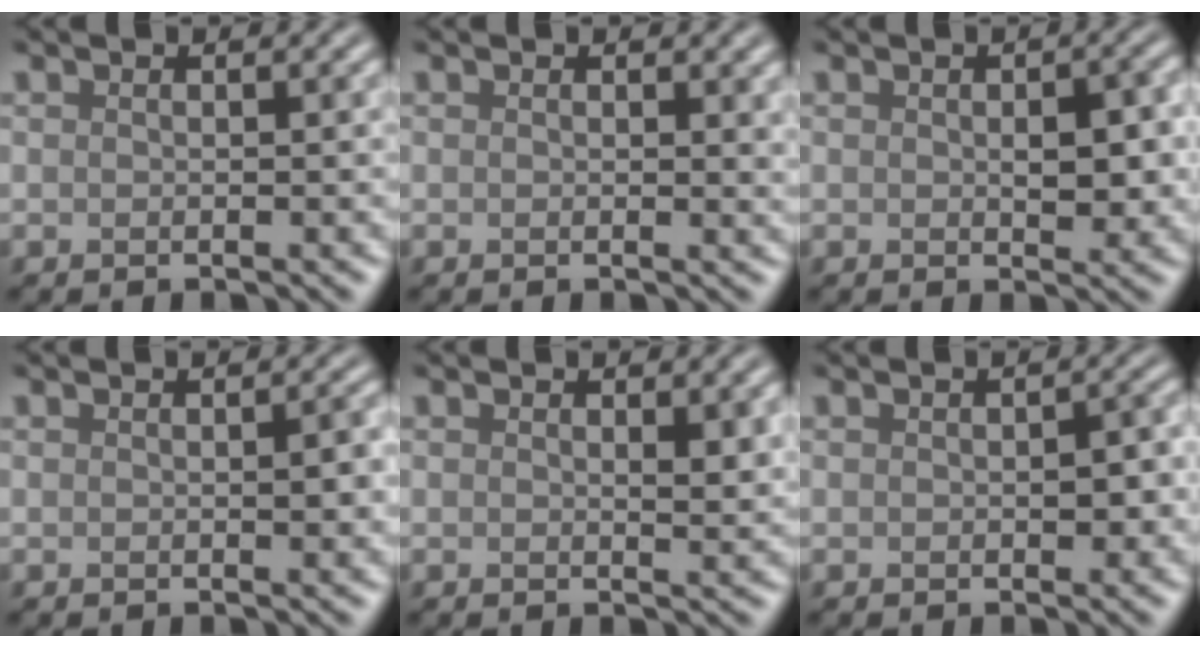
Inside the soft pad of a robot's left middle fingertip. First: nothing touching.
{"total": 1.0, "force": [0.5, 0.4, 0.7], "torque": [-0.004, -0.003, 0.006]}
{"total": 3.3, "force": [0.0, 1.7, 2.8], "torque": [-0.037, -0.002, 0.002]}
{"total": 1.4, "force": [0.0, 0.4, 1.3], "torque": [-0.018, -0.001, 0.002]}
{"total": 1.6, "force": [0.5, 0.5, 1.5], "torque": [-0.019, -0.004, 0.009]}
{"total": 2.7, "force": [0.0, 1.4, 2.3], "torque": [-0.029, 0.000, 0.000]}